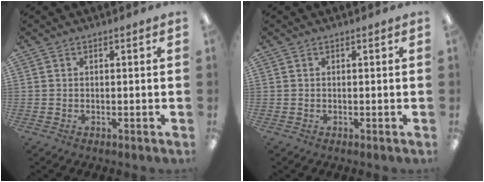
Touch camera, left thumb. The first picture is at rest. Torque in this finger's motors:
{"motor_torque": [-0.14, 0.14, -0.16, 0.16, 0.00]}